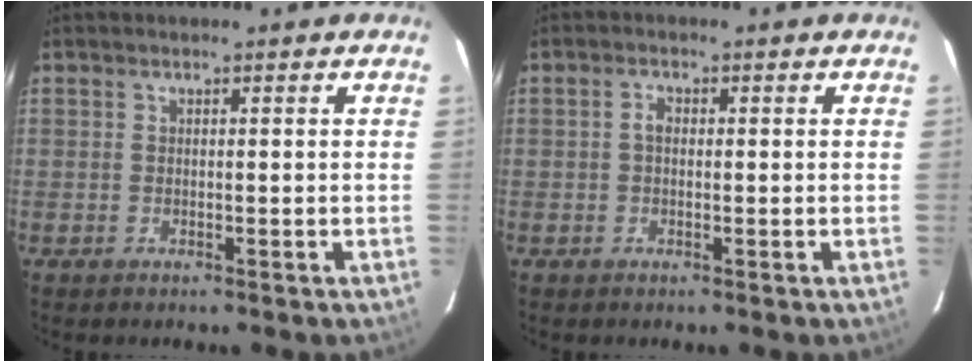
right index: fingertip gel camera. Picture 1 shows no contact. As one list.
[{"total": 1.5, "force": [0.0, 1.0, 1.1], "torque": [-0.022, 0.008, -0.004]}]